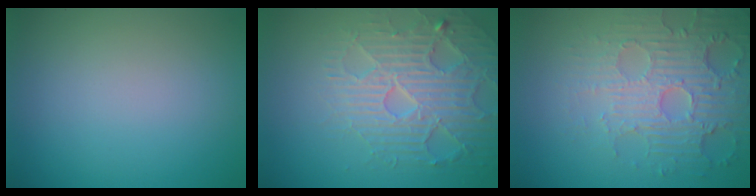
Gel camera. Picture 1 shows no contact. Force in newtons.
{"total": 4.7, "press": 4.6, "slide": 0.9}
{"total": 4.4, "press": 4.4, "slide": 0.5}